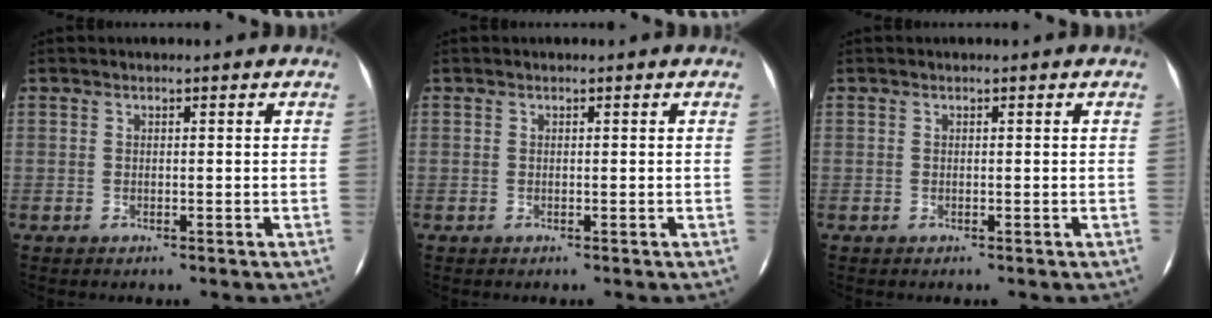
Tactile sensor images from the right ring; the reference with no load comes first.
{"total": 0.0}
{"total": 0.0}